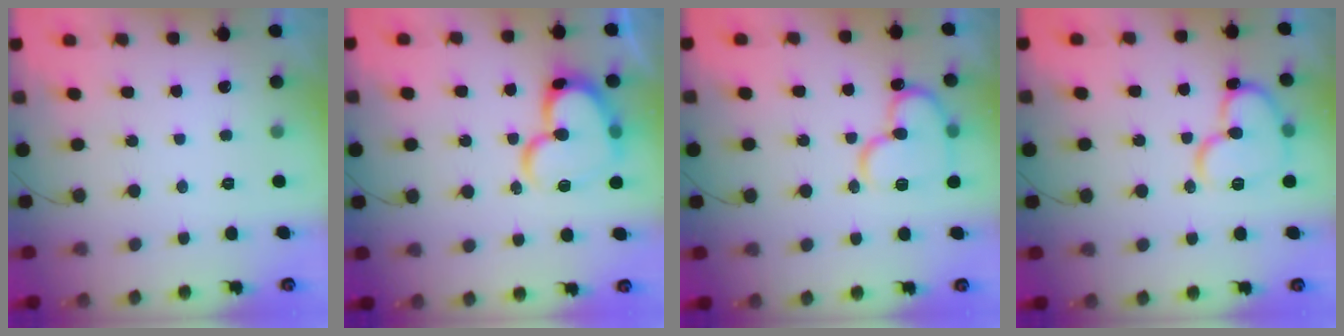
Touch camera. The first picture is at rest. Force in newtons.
{"total": 19.1, "press": 19.0, "slide": 2.0}
{"total": 15.0, "press": 14.8, "slide": 2.2}
{"total": 14.6, "press": 14.5, "slide": 1.8}